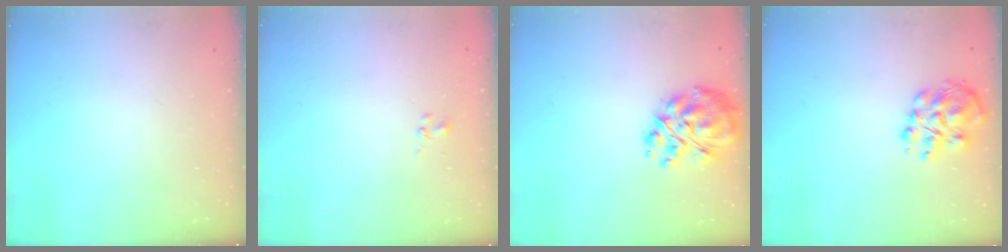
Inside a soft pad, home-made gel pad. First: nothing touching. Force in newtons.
{"total": 0.8, "press": 0.8, "slide": 0.3}
{"total": 13.3, "press": 12.6, "slide": 4.2}
{"total": 9.3, "press": 9.1, "slide": 1.5}